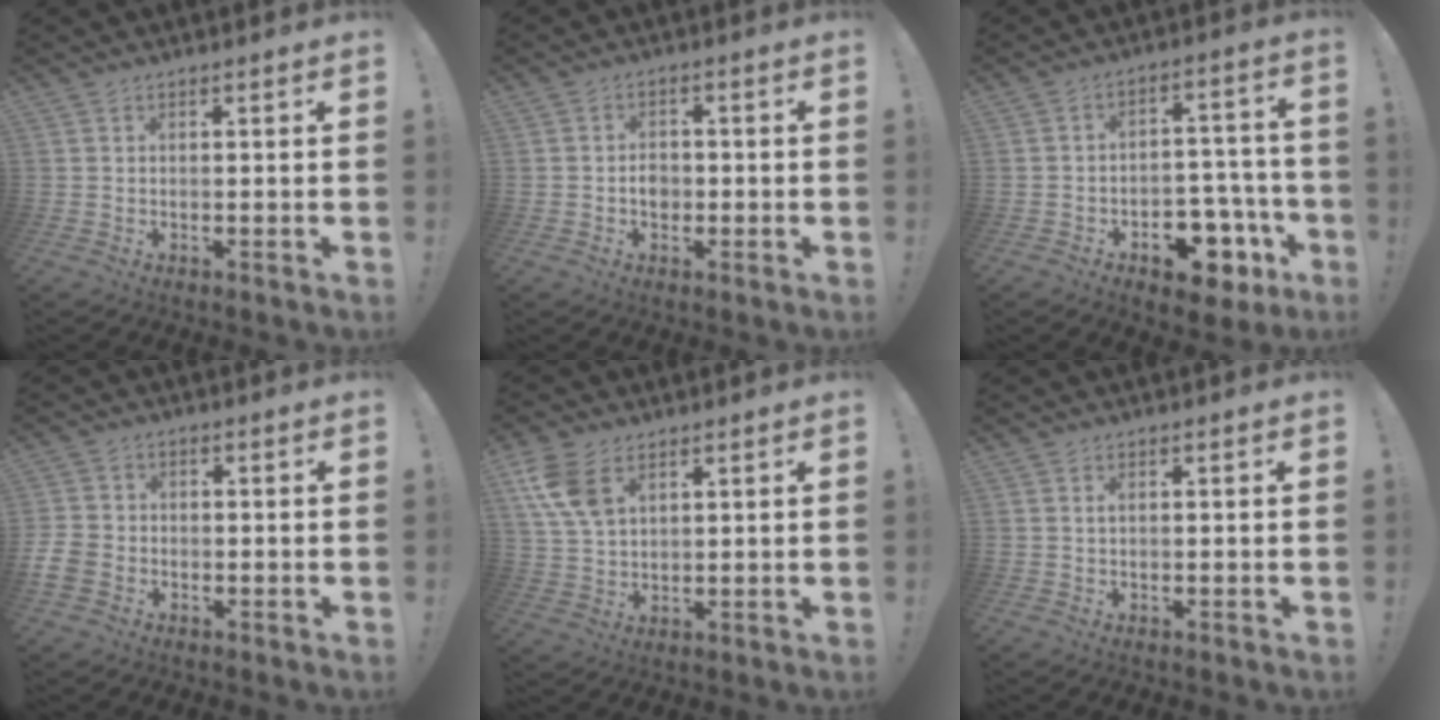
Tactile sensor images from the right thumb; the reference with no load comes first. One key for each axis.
{"total": 3.7, "fx": -1.2, "fy": 2.9, "fz": 1.8, "tx": -0.019, "ty": 0.002, "tz": -0.023}
{"total": 12.0, "fx": -7.2, "fy": 7.2, "fz": 6.5, "tx": -0.049, "ty": 0.068, "tz": -0.111}
{"total": 6.1, "fx": -2.6, "fy": 4.7, "fz": 2.9, "tx": -0.068, "ty": 0.009, "tz": -0.049}
{"total": 10.0, "fx": 4.7, "fy": 6.1, "fz": 6.3, "tx": -0.118, "ty": -0.013, "tz": 0.090}
{"total": 0.9, "fx": 0.1, "fy": 0.5, "fz": 0.7, "tx": -0.018, "ty": 0.005, "tz": 0.003}